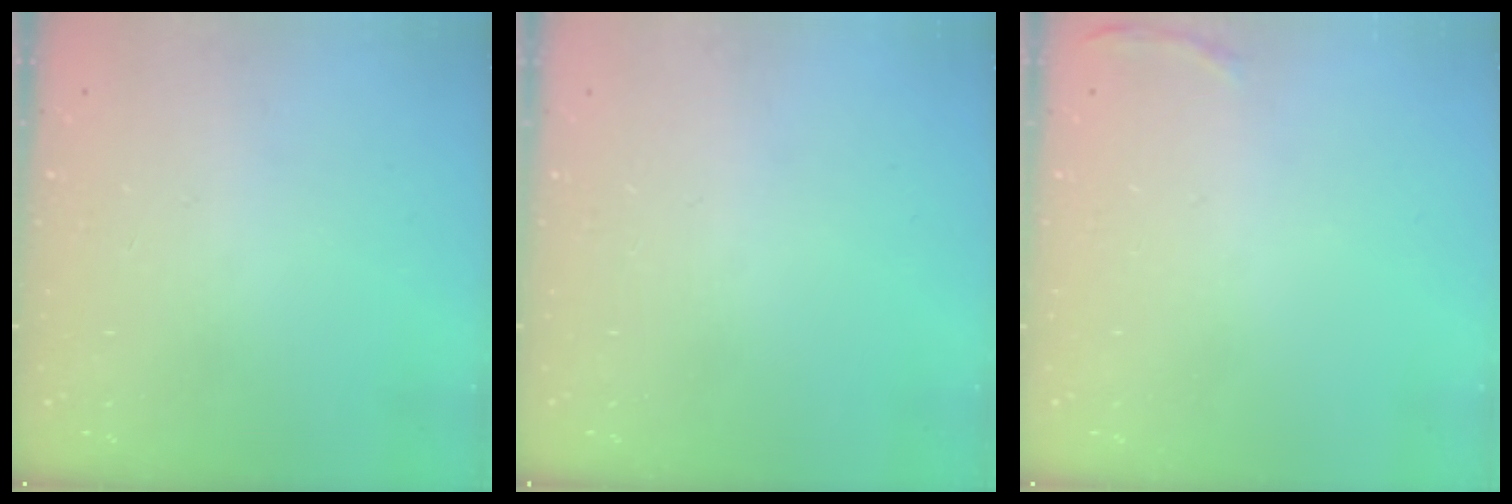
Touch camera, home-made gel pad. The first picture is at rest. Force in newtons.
{"total": 0.0}
{"total": 5.2, "press": 5.1, "slide": 1.2}